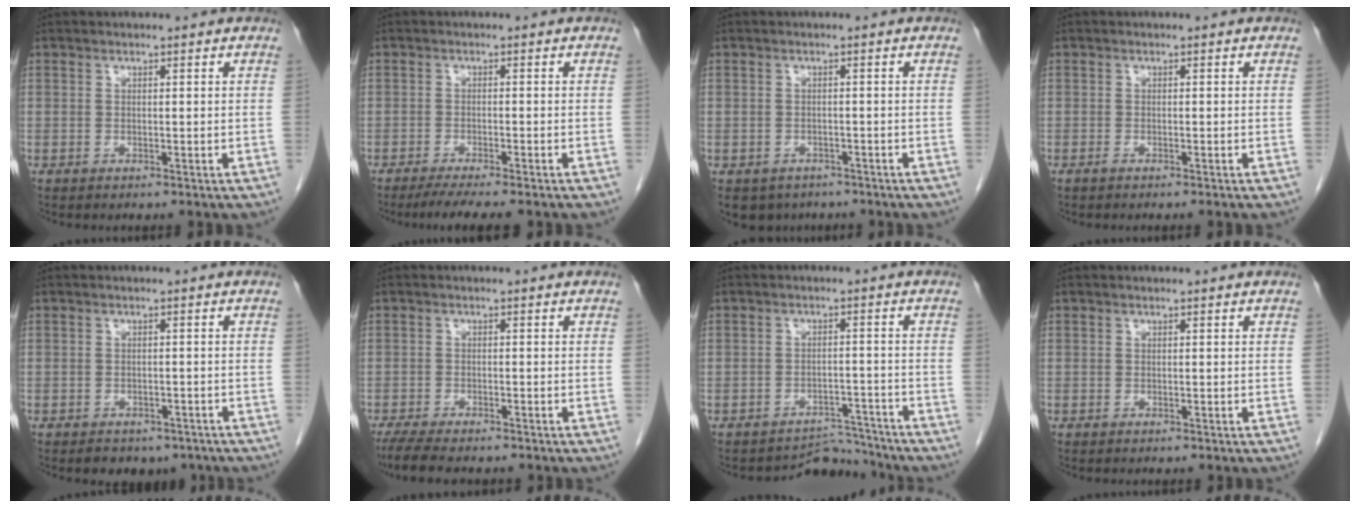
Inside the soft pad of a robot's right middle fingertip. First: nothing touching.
{"total": 6.3, "force": [-5.3, 0.1, 3.5], "torque": [-0.045, -0.013, -0.082]}
{"total": 9.3, "force": [-6.4, 6.2, 2.5], "torque": [-0.060, -0.006, -0.079]}
{"total": 0.8, "force": [-0.7, 0.0, 0.4], "torque": [-0.011, -0.001, -0.011]}
{"total": 5.8, "force": [-4.6, 3.2, 1.6], "torque": [-0.008, 0.008, -0.053]}
{"total": 7.5, "force": [-6.2, 1.7, 3.8], "torque": [-0.063, -0.015, -0.098]}
{"total": 4.5, "force": [-4.2, 0.7, -1.6], "torque": [0.034, 0.024, -0.059]}
{"total": 0.0}